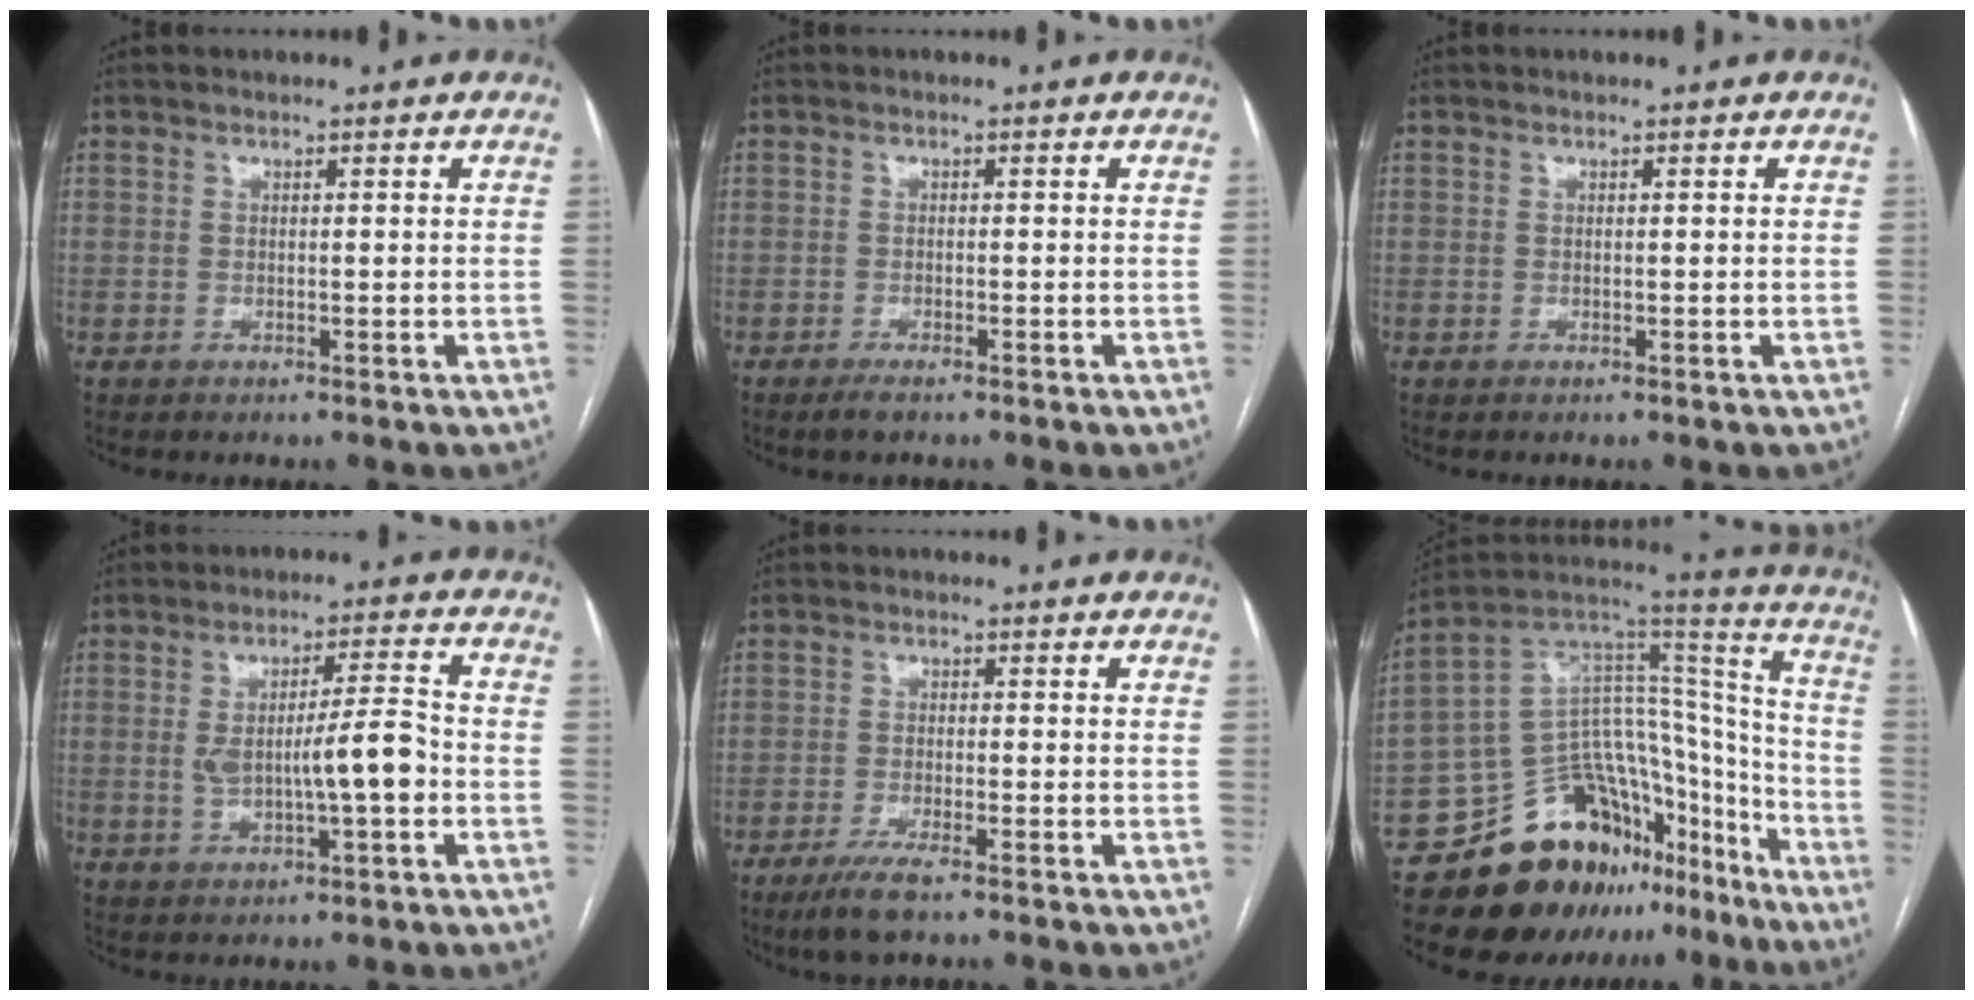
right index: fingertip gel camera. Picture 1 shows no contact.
{"total": 1.7, "force": [-1.3, 0.2, 1.1], "torque": [-0.025, -0.003, -0.024]}
{"total": 0.0}
{"total": 8.5, "force": [-1.1, 1.4, 8.3], "torque": [-0.143, 0.012, -0.014]}
{"total": 5.0, "force": [-3.5, 0.3, 3.6], "torque": [-0.071, -0.013, -0.062]}
{"total": 23.5, "force": [-16.7, 12.4, 10.8], "torque": [-0.133, 0.082, -0.254]}